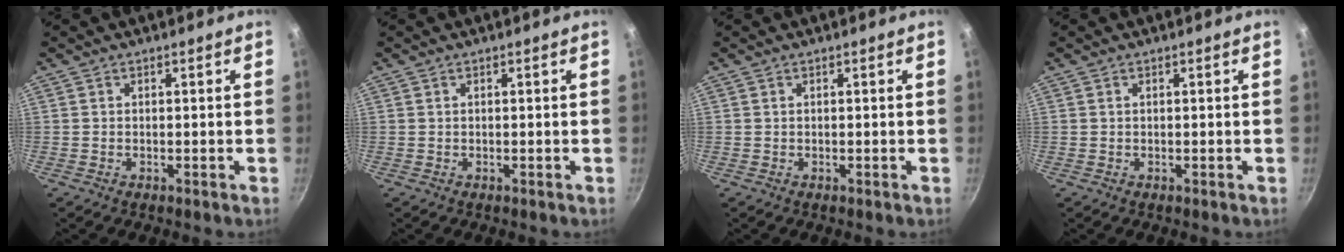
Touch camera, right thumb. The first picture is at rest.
{"total": 0.0}
{"total": 0.0}
{"total": 0.0}